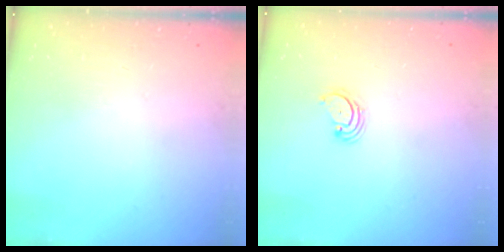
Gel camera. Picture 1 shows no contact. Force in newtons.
{"total": 2.7, "press": 2.7, "slide": 0.3}